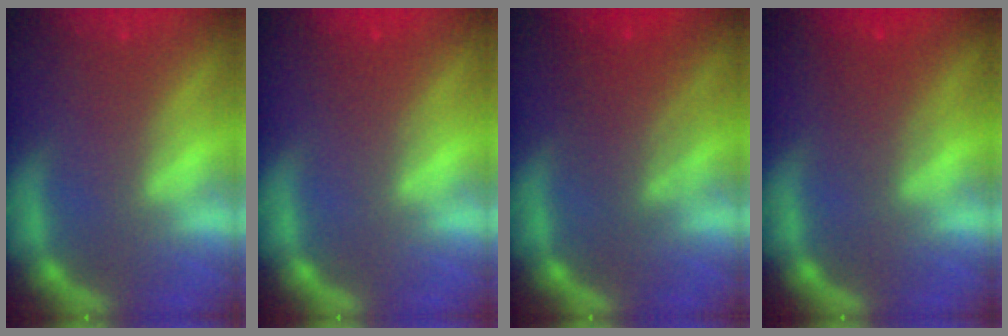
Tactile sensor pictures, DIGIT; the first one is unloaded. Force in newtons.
{"total": 1.5}
{"total": 4.6}
{"total": 2.5}